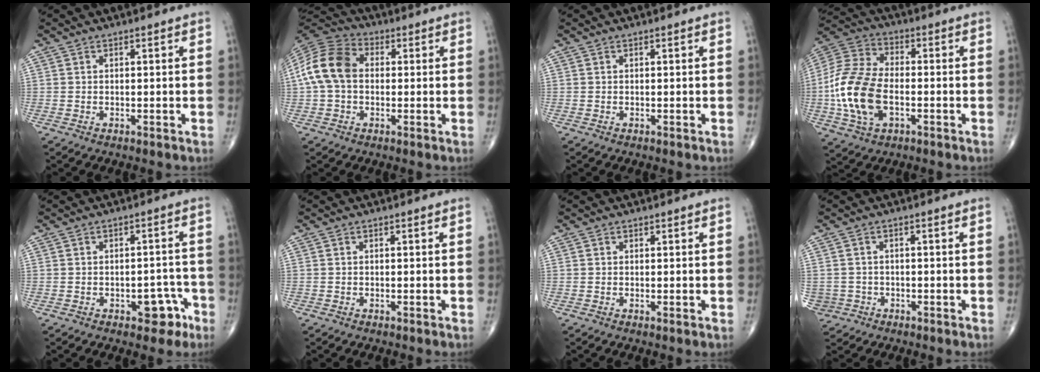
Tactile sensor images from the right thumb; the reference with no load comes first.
{"total": 12.0, "force": [0.5, 8.6, 8.3], "torque": [-0.163, 0.033, -0.002]}
{"total": 0.0}
{"total": 16.3, "force": [-3.0, 9.6, 12.8], "torque": [-0.271, 0.017, -0.059]}
{"total": 5.6, "force": [-2.9, 3.3, 3.5], "torque": [-0.017, 0.030, -0.033]}
{"total": 0.0}
{"total": 0.0}
{"total": 3.9, "force": [-1.5, 3.6, 0.2], "torque": [0.005, 0.014, -0.023]}